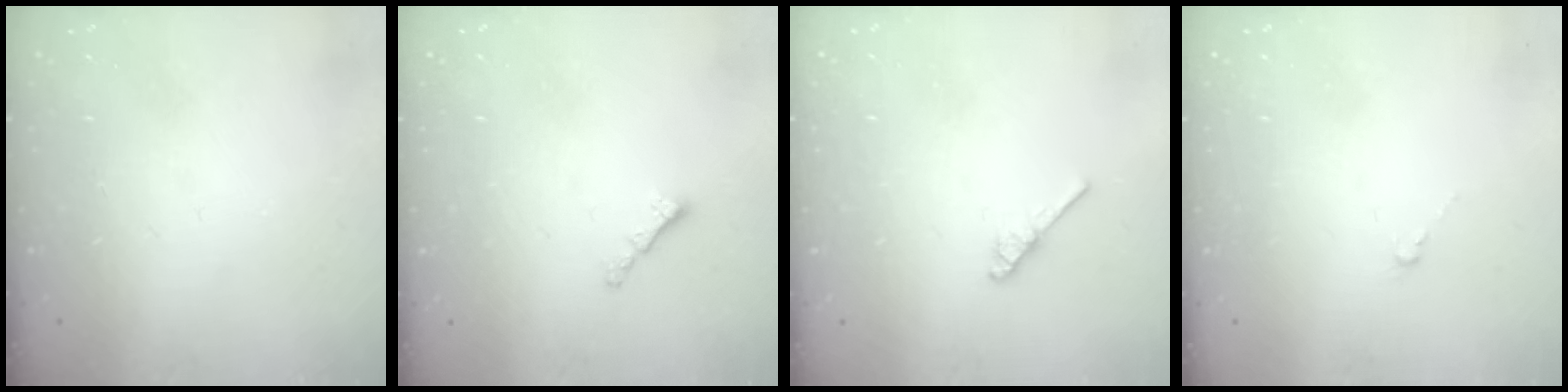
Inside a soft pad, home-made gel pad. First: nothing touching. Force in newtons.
{"total": 0.8, "press": 0.7, "slide": 0.4}
{"total": 3.7, "press": 3.7, "slide": 0.4}
{"total": 0.0}